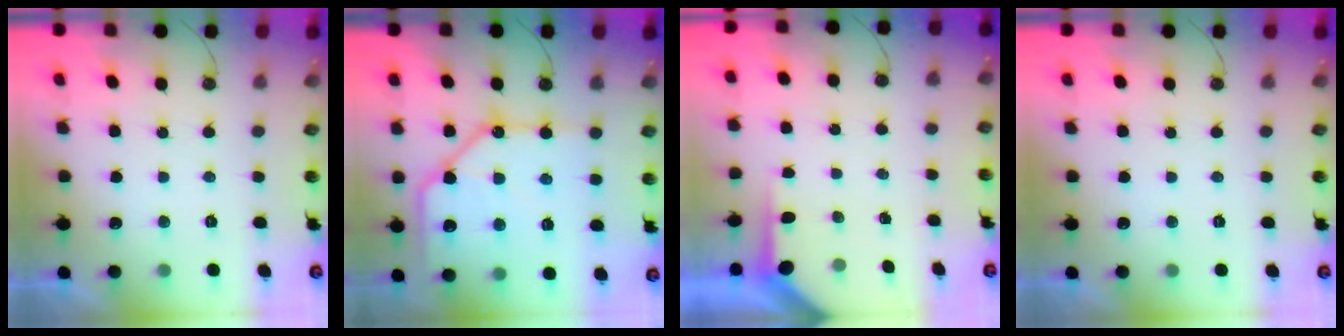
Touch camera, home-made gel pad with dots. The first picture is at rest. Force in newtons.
{"total": 16.0, "press": 15.9, "slide": 1.8}
{"total": 3.7, "press": 3.6, "slide": 0.4}
{"total": 0.7, "press": 0.4, "slide": 0.7}